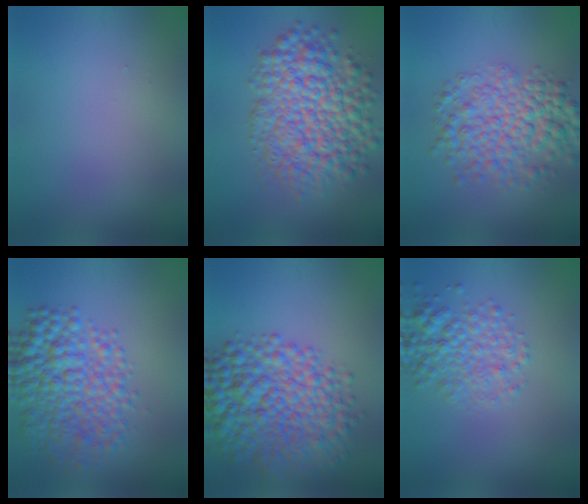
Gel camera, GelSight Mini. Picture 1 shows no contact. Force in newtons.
{"total": 9.3, "press": 9.3, "slide": 0.3}
{"total": 6.3, "press": 6.3, "slide": 0.1}
{"total": 7.1, "press": 7.1, "slide": 0.1}
{"total": 9.4, "press": 9.4, "slide": 0.2}
{"total": 4.0, "press": 4.0, "slide": 0.1}